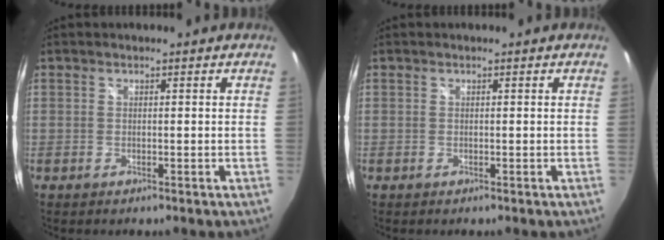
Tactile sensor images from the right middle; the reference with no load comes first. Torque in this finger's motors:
{"motor_torque": [-0.03, 0.03, 0.00, 0.00]}